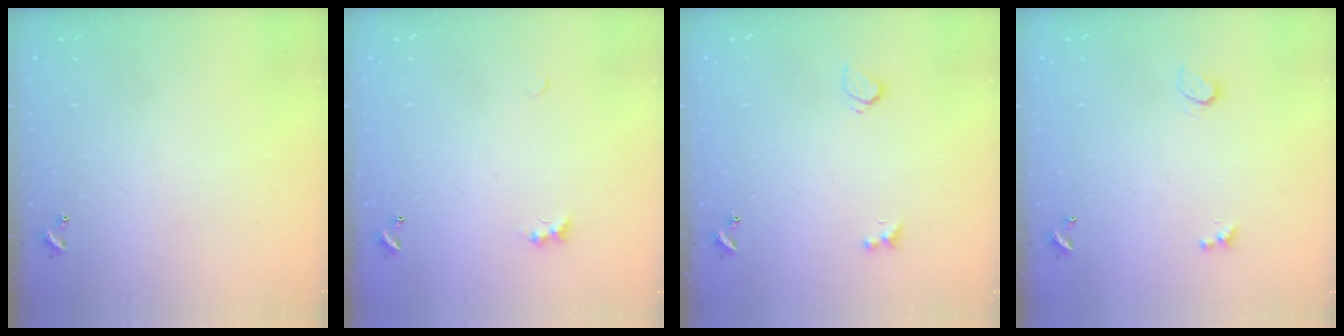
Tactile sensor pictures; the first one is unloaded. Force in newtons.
{"total": 1.4, "press": 1.3, "slide": 0.5}
{"total": 2.1, "press": 1.8, "slide": 1.2}
{"total": 0.9, "press": 0.8, "slide": 0.4}